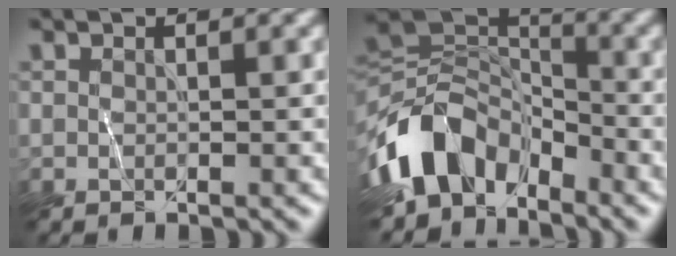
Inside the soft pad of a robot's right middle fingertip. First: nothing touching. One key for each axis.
{"total": 8.8, "fx": -4.8, "fy": 5.7, "fz": 4.6, "tx": -0.074, "ty": 0.005, "tz": -0.098}